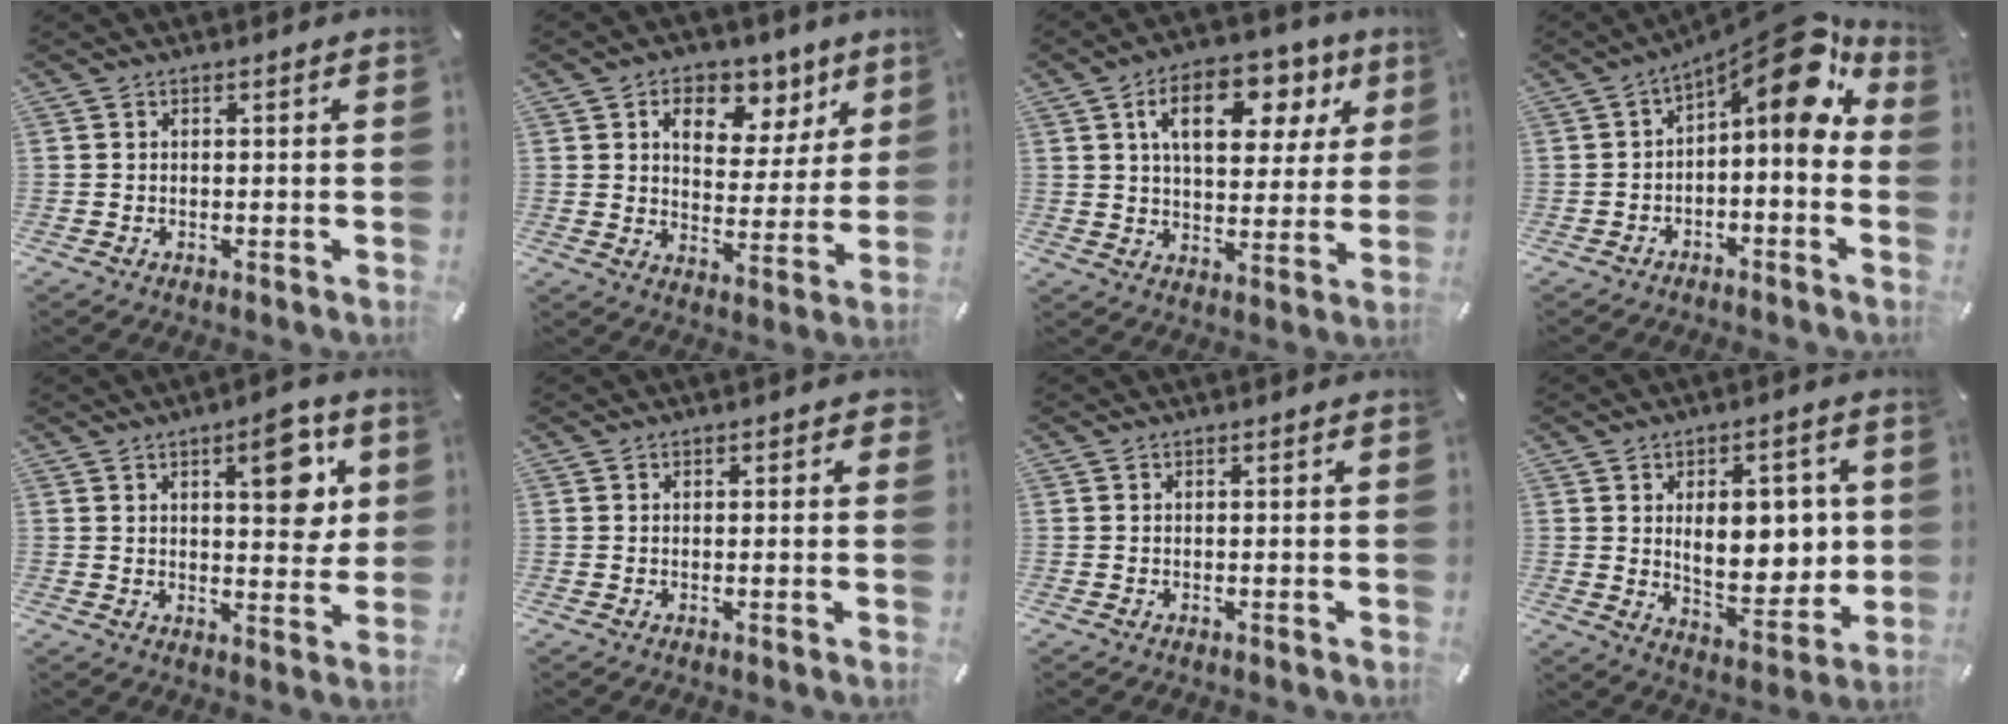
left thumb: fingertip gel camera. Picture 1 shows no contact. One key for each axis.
{"total": 10.2, "fx": 5.6, "fy": 7.1, "fz": 4.7, "tx": -0.054, "ty": -0.037, "tz": 0.092}
{"total": 15.4, "fx": 6.9, "fy": 8.8, "fz": 10.5, "tx": -0.156, "ty": -0.015, "tz": 0.113}
{"total": 12.2, "fx": 6.1, "fy": 4.4, "fz": 9.6, "tx": -0.125, "ty": -0.068, "tz": 0.098}
{"total": 11.6, "fx": 4.9, "fy": 4.9, "fz": 9.4, "tx": -0.105, "ty": -0.025, "tz": 0.072}
{"total": 0.8, "fx": 0.1, "fy": 0.6, "fz": 0.6, "tx": 0.005, "ty": -0.002, "tz": -0.003}
{"total": 0.0}
{"total": 14.0, "fx": 2.5, "fy": 8.2, "fz": 11.0, "tx": -0.144, "ty": -0.009, "tz": 0.041}